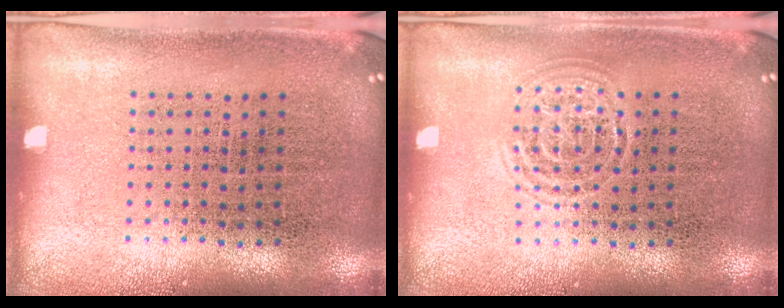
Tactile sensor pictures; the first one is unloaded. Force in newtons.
{"total": 1.5, "press": 1.4, "slide": 0.1}